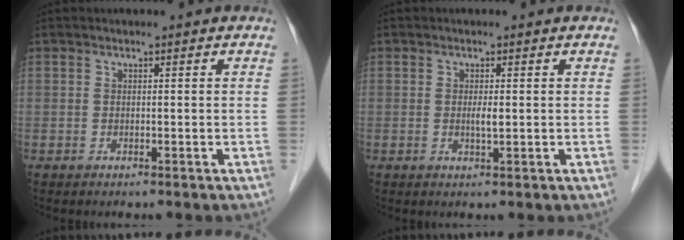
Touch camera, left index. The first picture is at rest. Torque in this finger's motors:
{"motor_torque": [0.25, 0.15, 0.01, 0.02]}